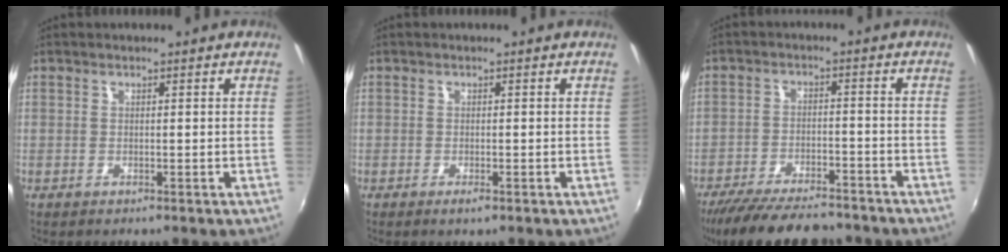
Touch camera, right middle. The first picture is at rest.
{"total": 1.2, "force": [-0.8, 0.3, 0.9], "torque": [-0.017, -0.003, -0.013]}
{"total": 16.2, "force": [-13.6, 4.6, 7.4], "torque": [-0.155, -0.020, -0.208]}